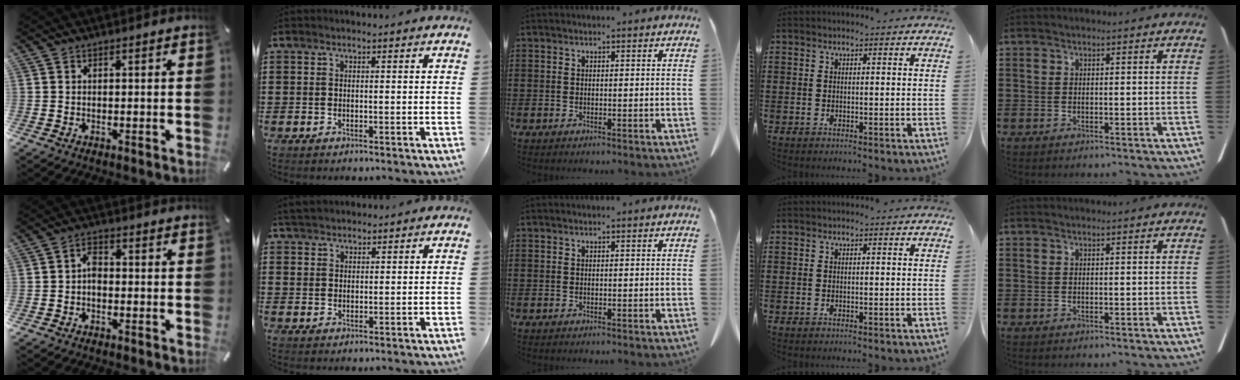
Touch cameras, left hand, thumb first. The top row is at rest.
{"thumb": {"total": 3.2, "force": [-0.8, 2.1, 2.3], "torque": [-0.050, 0.006, -0.016]}, "index": {"total": 3.0, "force": [2.7, 1.3, 0.2], "torque": [-0.013, 0.002, 0.053]}}